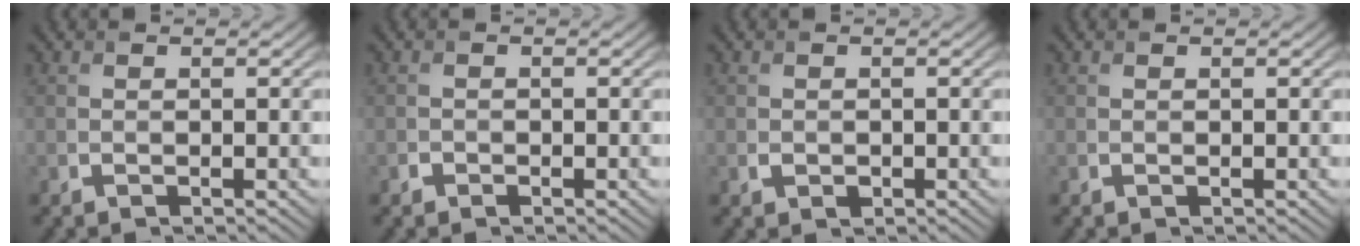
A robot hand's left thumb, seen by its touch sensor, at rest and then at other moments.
{"total": 0.6, "force": [-0.4, 0.4, 0.1], "torque": [-0.001, -0.003, -0.007]}
{"total": 0.9, "force": [-0.2, 0.8, 0.4], "torque": [-0.007, -0.007, -0.004]}
{"total": 0.0}